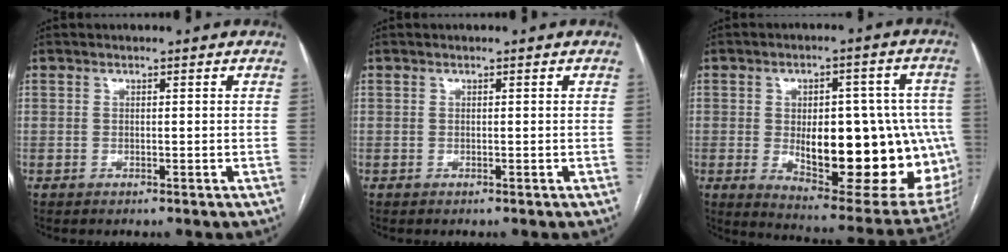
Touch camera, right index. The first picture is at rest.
{"total": 0.0}
{"total": 24.0, "force": [-2.8, 9.3, 21.9], "torque": [-0.232, 0.010, -0.008]}